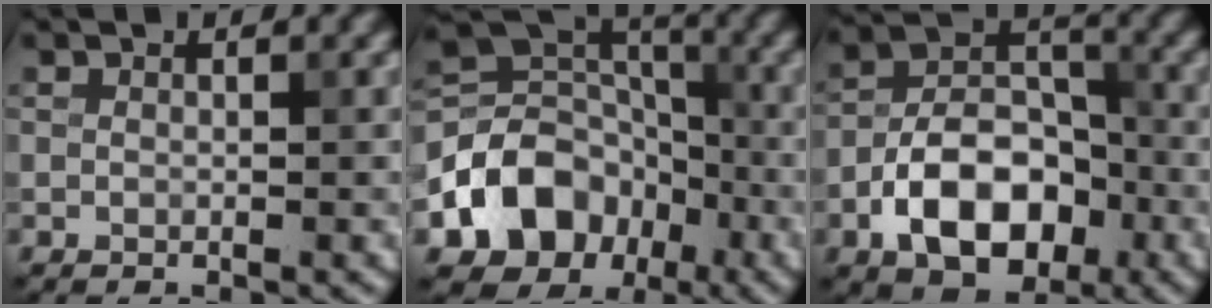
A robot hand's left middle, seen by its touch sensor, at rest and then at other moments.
{"total": 8.7, "force": [-3.5, 6.9, 4.0], "torque": [-0.060, -0.002, -0.070]}
{"total": 8.2, "force": [-3.4, 5.0, 5.5], "torque": [-0.090, 0.006, -0.063]}